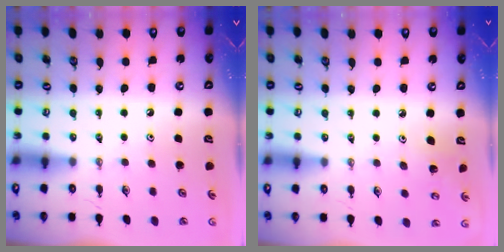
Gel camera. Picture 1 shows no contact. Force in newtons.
{"total": 5.1, "press": 4.7, "slide": 1.9}